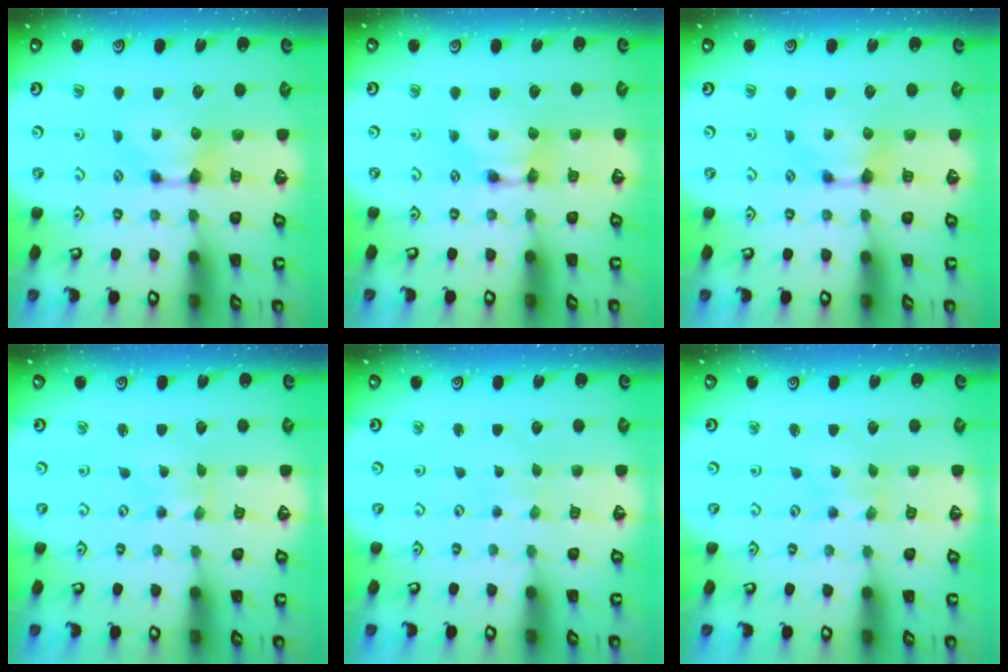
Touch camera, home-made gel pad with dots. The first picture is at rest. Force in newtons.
{"total": 1.7, "press": 1.7, "slide": 0.1}
{"total": 0.0}
{"total": 4.8, "press": 4.8, "slide": 0.7}
{"total": 4.9, "press": 4.9, "slide": 0.2}
{"total": 4.7, "press": 4.6, "slide": 0.6}